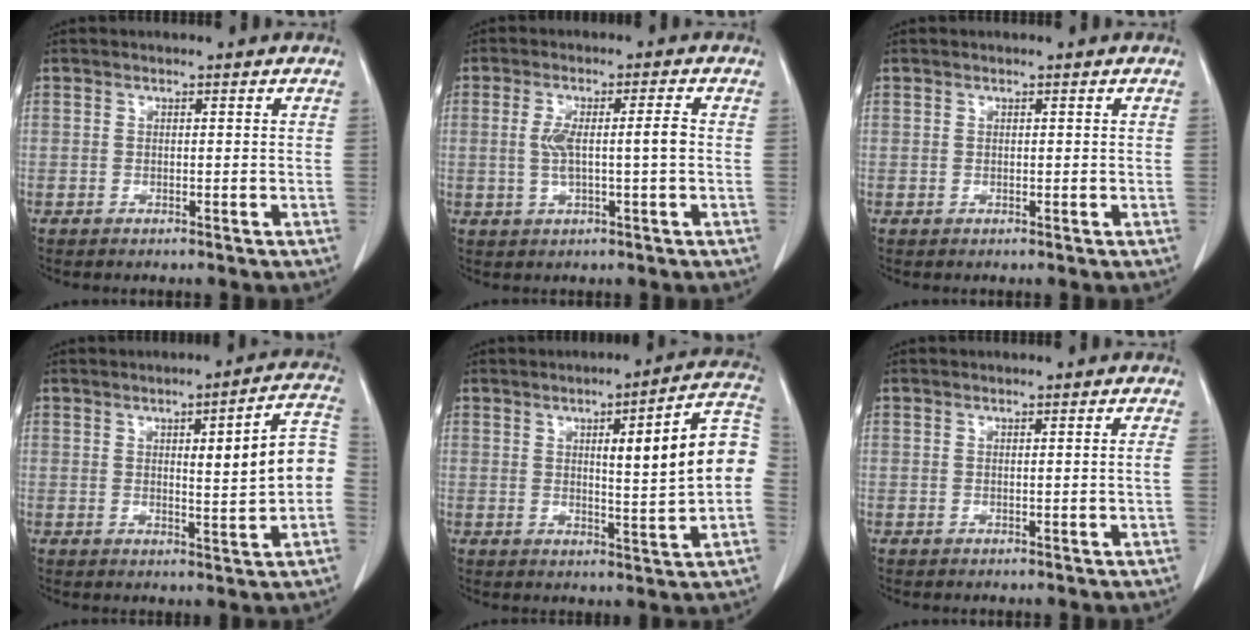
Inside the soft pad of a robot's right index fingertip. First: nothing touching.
{"total": 5.6, "force": [0.0, 0.4, 5.5], "torque": [-0.106, 0.010, 0.003]}
{"total": 0.0}
{"total": 10.3, "force": [0.4, 1.3, 10.2], "torque": [-0.125, 0.022, 0.007]}
{"total": 13.7, "force": [1.4, 1.2, 13.6], "torque": [-0.174, 0.023, 0.018]}
{"total": 1.0, "force": [0.1, -0.3, 0.9], "torque": [-0.014, -0.001, 0.005]}